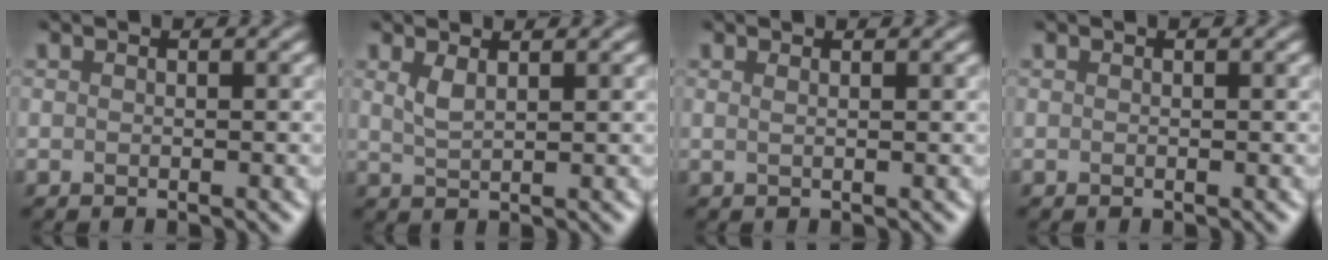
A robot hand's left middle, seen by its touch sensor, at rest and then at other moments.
{"total": 0.8, "force": [0.8, -0.1, 0.3], "torque": [-0.015, 0.005, 0.027]}
{"total": 1.0, "force": [0.5, 0.5, 0.7], "torque": [-0.006, 0.008, -0.006]}
{"total": 0.0}